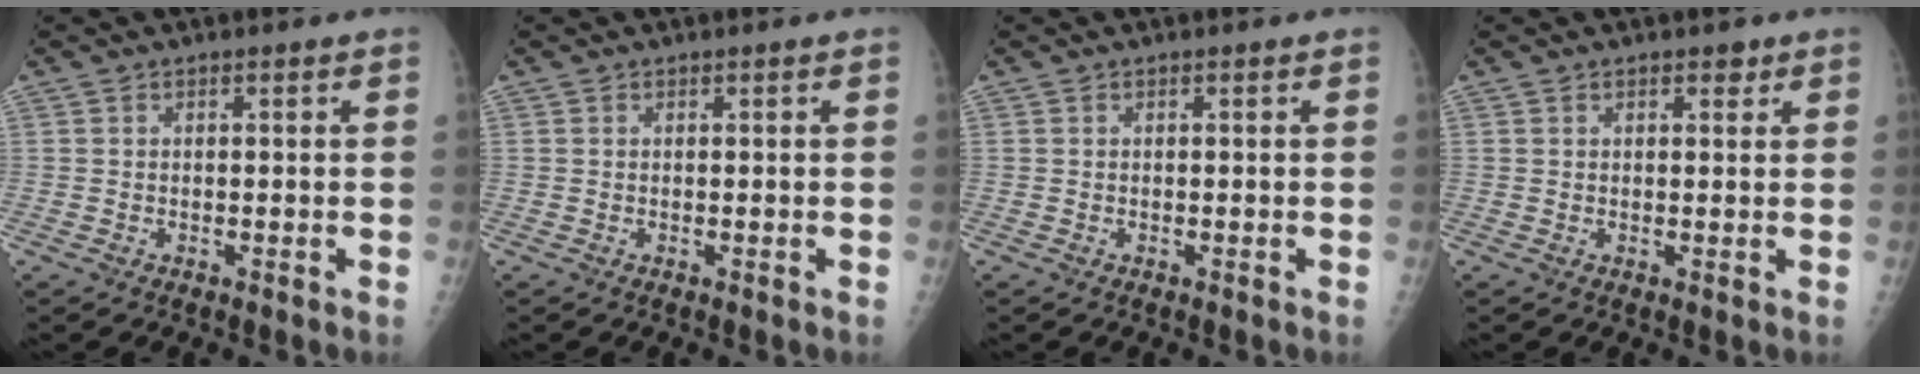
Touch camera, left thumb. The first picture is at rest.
{"total": 0.0}
{"total": 0.0}
{"total": 1.8, "force": [1.1, 0.9, 1.1], "torque": [-0.004, -0.004, 0.012]}